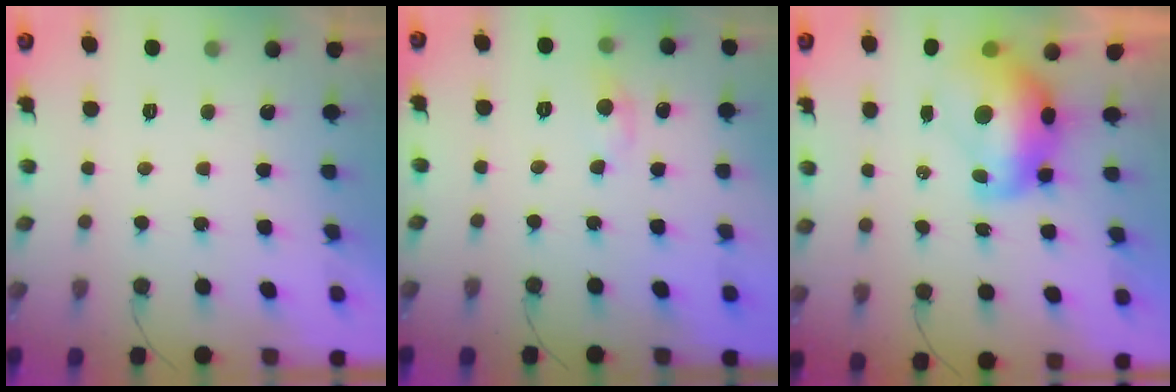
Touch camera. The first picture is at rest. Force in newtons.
{"total": 3.0, "press": 3.0, "slide": 0.4}
{"total": 11.3, "press": 11.2, "slide": 1.0}